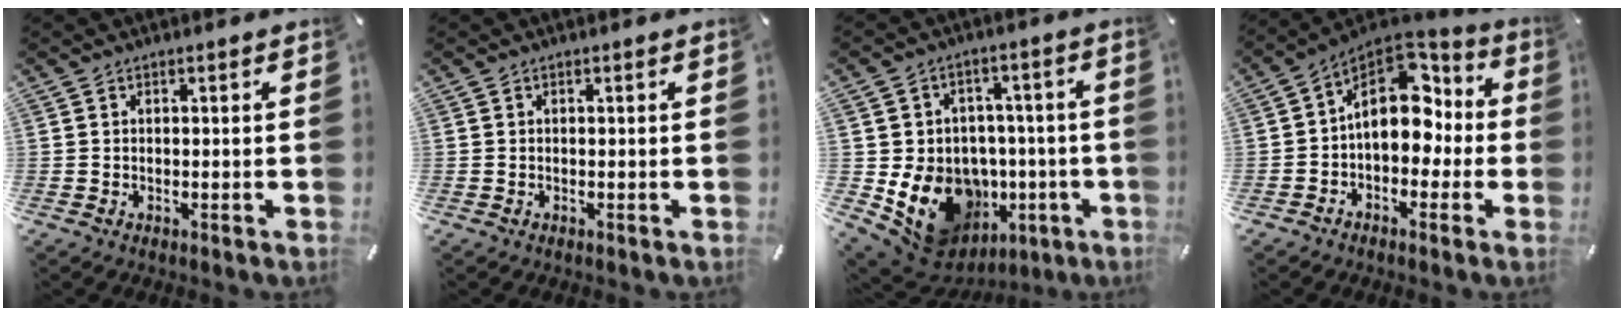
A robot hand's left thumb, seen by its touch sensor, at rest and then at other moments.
{"total": 0.0}
{"total": 15.8, "force": [-4.2, 13.1, 7.6], "torque": [-0.131, 0.006, -0.050]}
{"total": 15.5, "force": [2.4, 10.9, 10.6], "torque": [-0.154, -0.017, 0.039]}